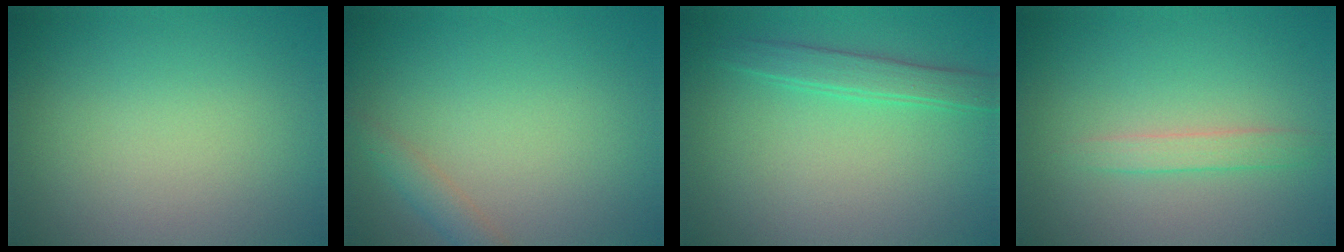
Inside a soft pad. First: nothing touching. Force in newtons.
{"total": 1.5, "press": 1.5, "slide": 0.1}
{"total": 2.3, "press": 2.3, "slide": 0.1}
{"total": 1.5, "press": 1.5, "slide": 0.1}